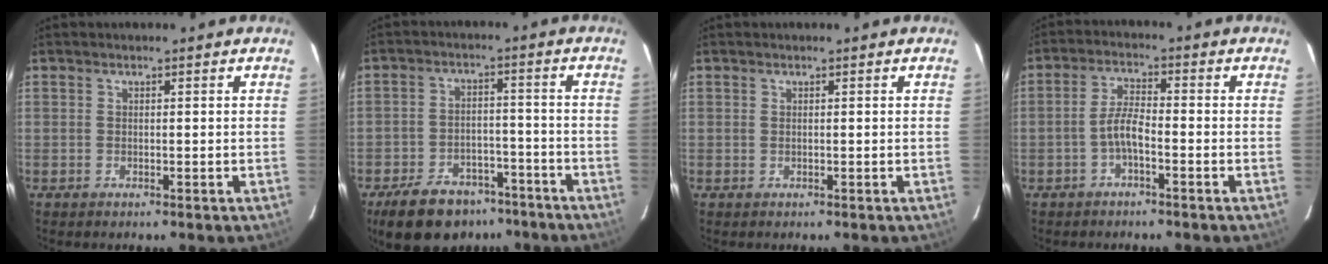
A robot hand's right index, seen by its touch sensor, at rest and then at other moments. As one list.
[{"total": 14.4, "force": [-10.5, 7.8, 6.0], "torque": [-0.142, 0.013, -0.147]}, {"total": 0.0}, {"total": 3.8, "force": [-2.1, 0.8, 3.1], "torque": [-0.068, 0.011, -0.042]}]